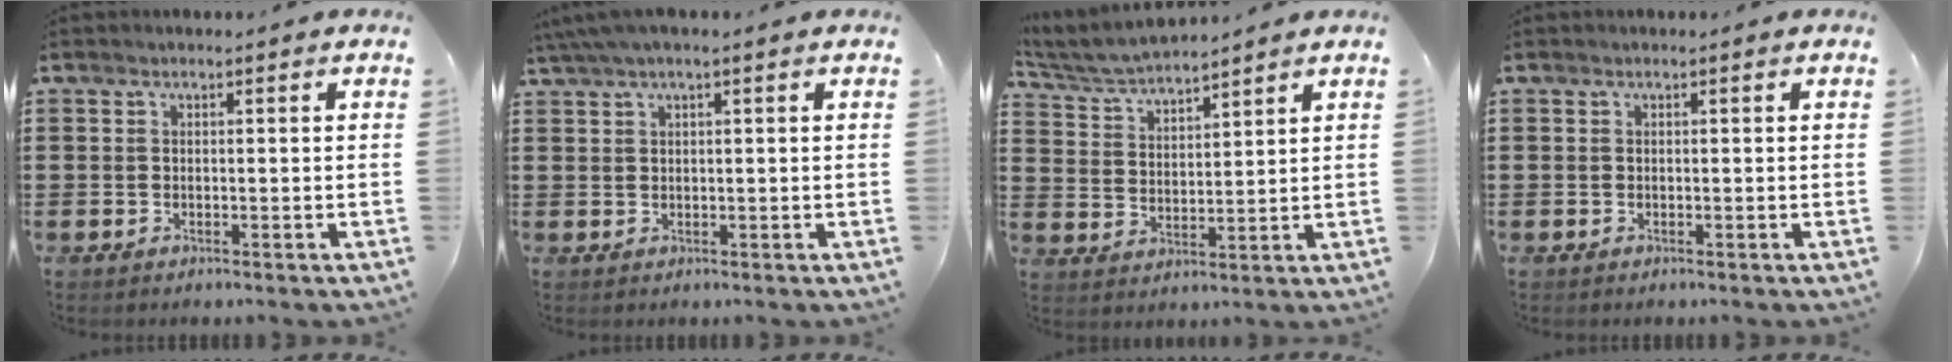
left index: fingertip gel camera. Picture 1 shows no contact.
{"total": 2.7, "force": [1.6, 0.3, 2.1], "torque": [-0.043, 0.002, 0.030]}
{"total": 5.0, "force": [4.8, 0.3, 1.1], "torque": [-0.042, -0.024, 0.085]}
{"total": 0.0}